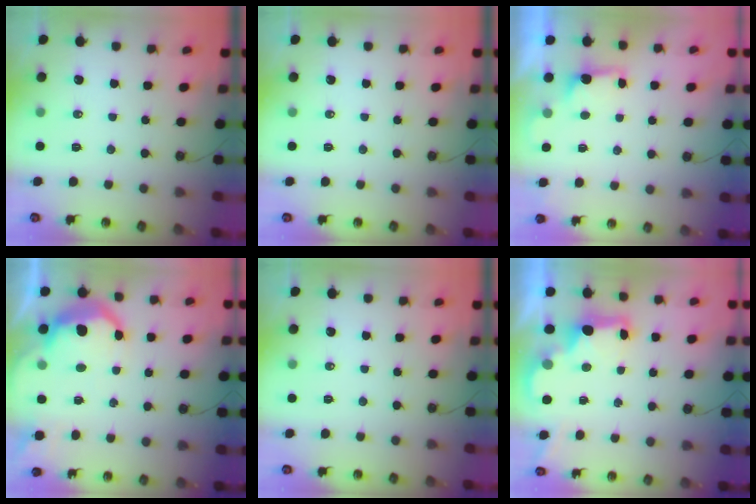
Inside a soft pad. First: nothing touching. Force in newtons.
{"total": 0.0}
{"total": 1.1, "press": 0.7, "slide": 0.8}
{"total": 11.1, "press": 11.1, "slide": 0.7}
{"total": 0.0}
{"total": 3.0, "press": 2.9, "slide": 0.6}